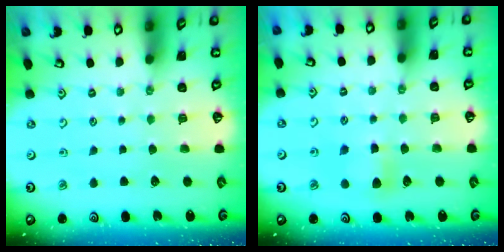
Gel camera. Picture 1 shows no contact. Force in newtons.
{"total": 5.5, "press": 5.5, "slide": 0.5}